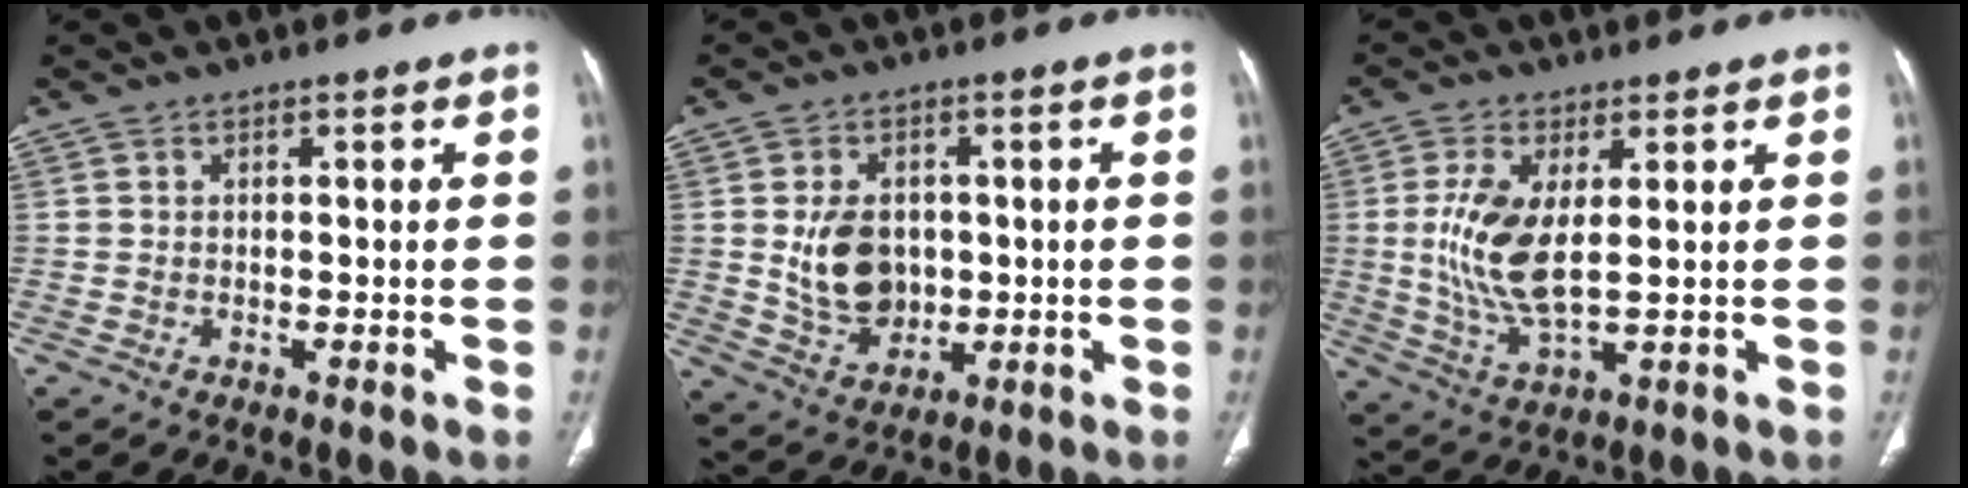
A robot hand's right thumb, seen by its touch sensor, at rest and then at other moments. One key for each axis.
{"total": 9.6, "fx": 0.5, "fy": 7.2, "fz": 6.3, "tx": -0.083, "ty": -0.008, "tz": 0.022}
{"total": 10.5, "fx": 1.3, "fy": 4.3, "fz": 9.5, "tx": -0.202, "ty": -0.018, "tz": 0.031}